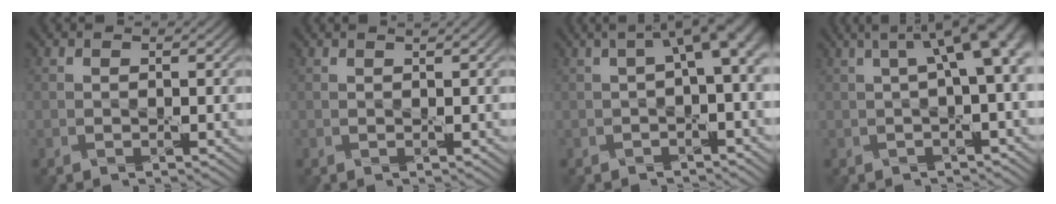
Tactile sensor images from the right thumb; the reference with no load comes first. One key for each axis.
{"total": 1.1, "fx": 0.8, "fy": 0.2, "fz": 0.8, "tx": -0.016, "ty": 0.000, "tz": 0.006}
{"total": 5.5, "fx": 0.7, "fy": 1.5, "fz": 5.2, "tx": -0.068, "ty": 0.017, "tz": 0.008}
{"total": 8.0, "fx": 1.5, "fy": 2.4, "fz": 7.5, "tx": -0.088, "ty": 0.024, "tz": 0.021}